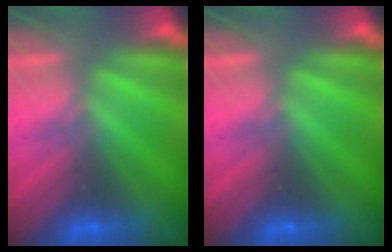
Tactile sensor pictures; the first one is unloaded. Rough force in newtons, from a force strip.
{"total": 0.0}